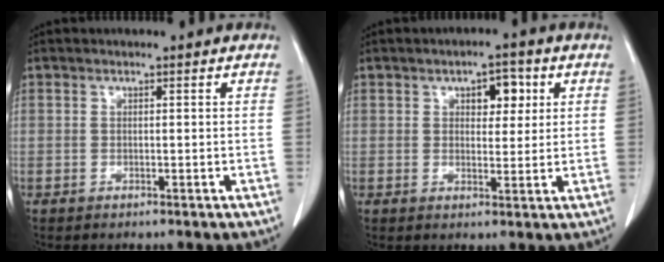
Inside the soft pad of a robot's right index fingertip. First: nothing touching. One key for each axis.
{"total": 4.6, "fx": 1.8, "fy": 2.4, "fz": 3.4, "tx": -0.044, "ty": 0.008, "tz": 0.025}